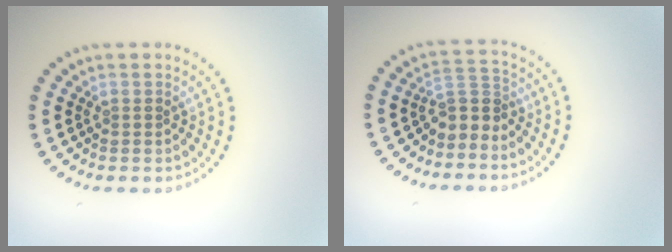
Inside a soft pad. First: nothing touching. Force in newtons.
{"total": 2.6, "press": 2.0, "slide": 1.7}